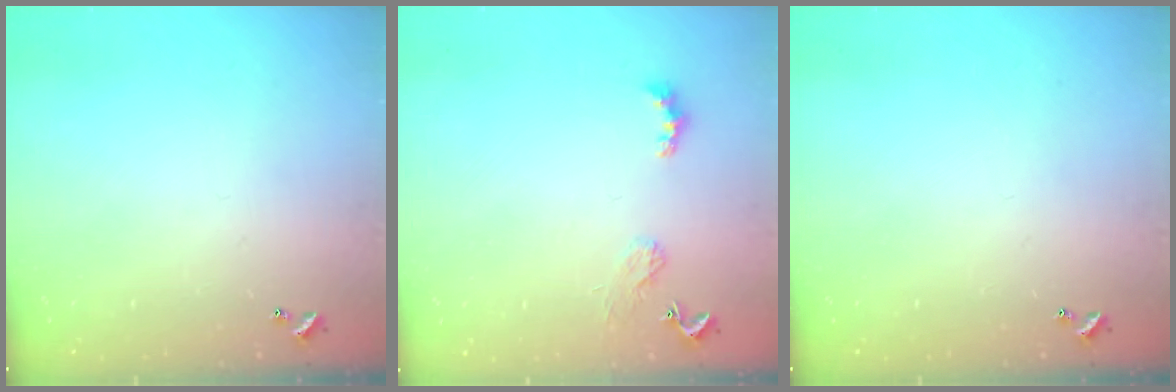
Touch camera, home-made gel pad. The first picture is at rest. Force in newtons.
{"total": 2.4, "press": 2.3, "slide": 0.5}
{"total": 0.0}